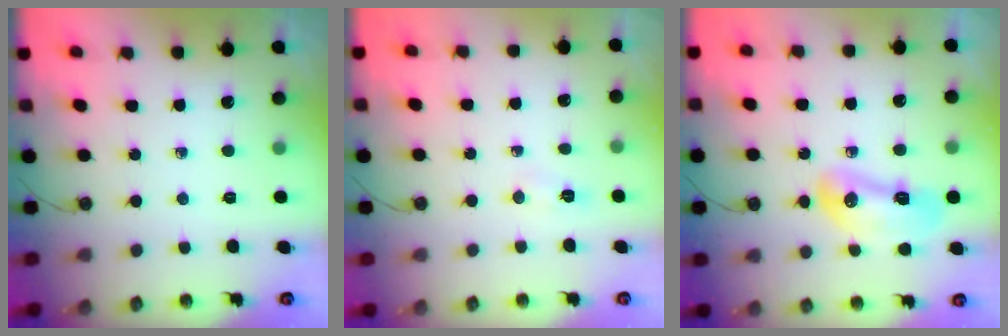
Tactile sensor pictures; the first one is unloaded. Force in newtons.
{"total": 4.0, "press": 4.0, "slide": 0.5}
{"total": 10.4, "press": 10.2, "slide": 1.7}